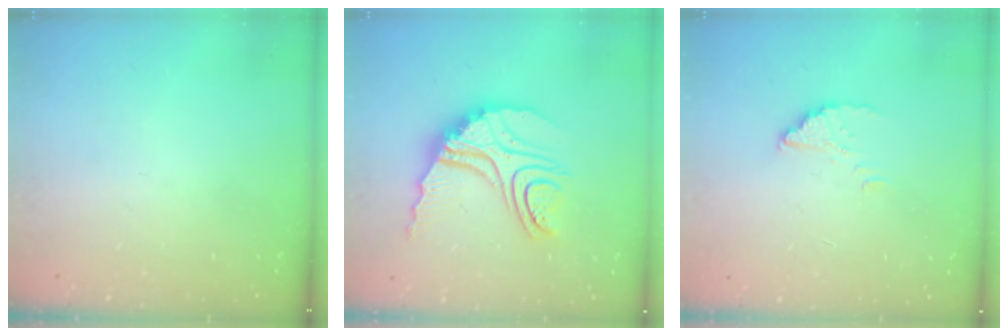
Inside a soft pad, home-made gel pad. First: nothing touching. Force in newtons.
{"total": 14.4, "press": 14.3, "slide": 1.4}
{"total": 2.2, "press": 2.2, "slide": 0.2}